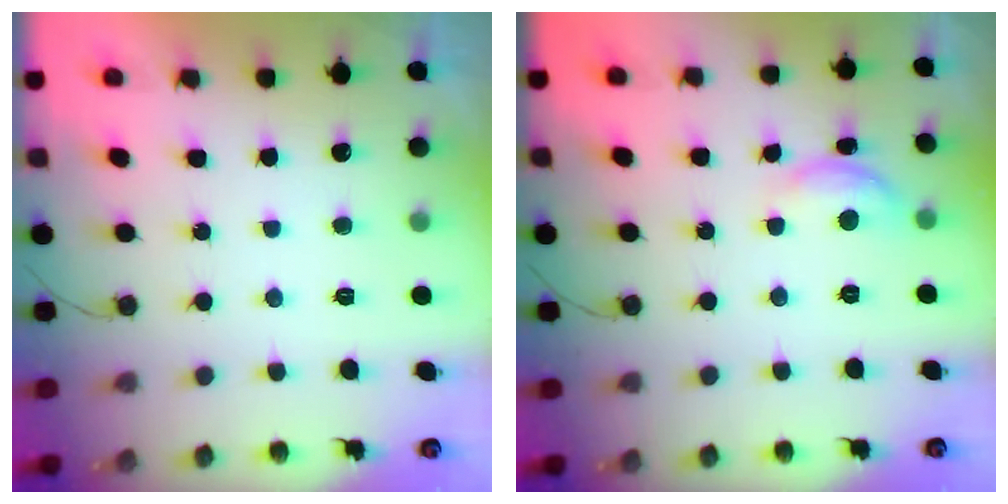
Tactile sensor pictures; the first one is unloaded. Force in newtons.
{"total": 8.5, "press": 8.5, "slide": 0.6}